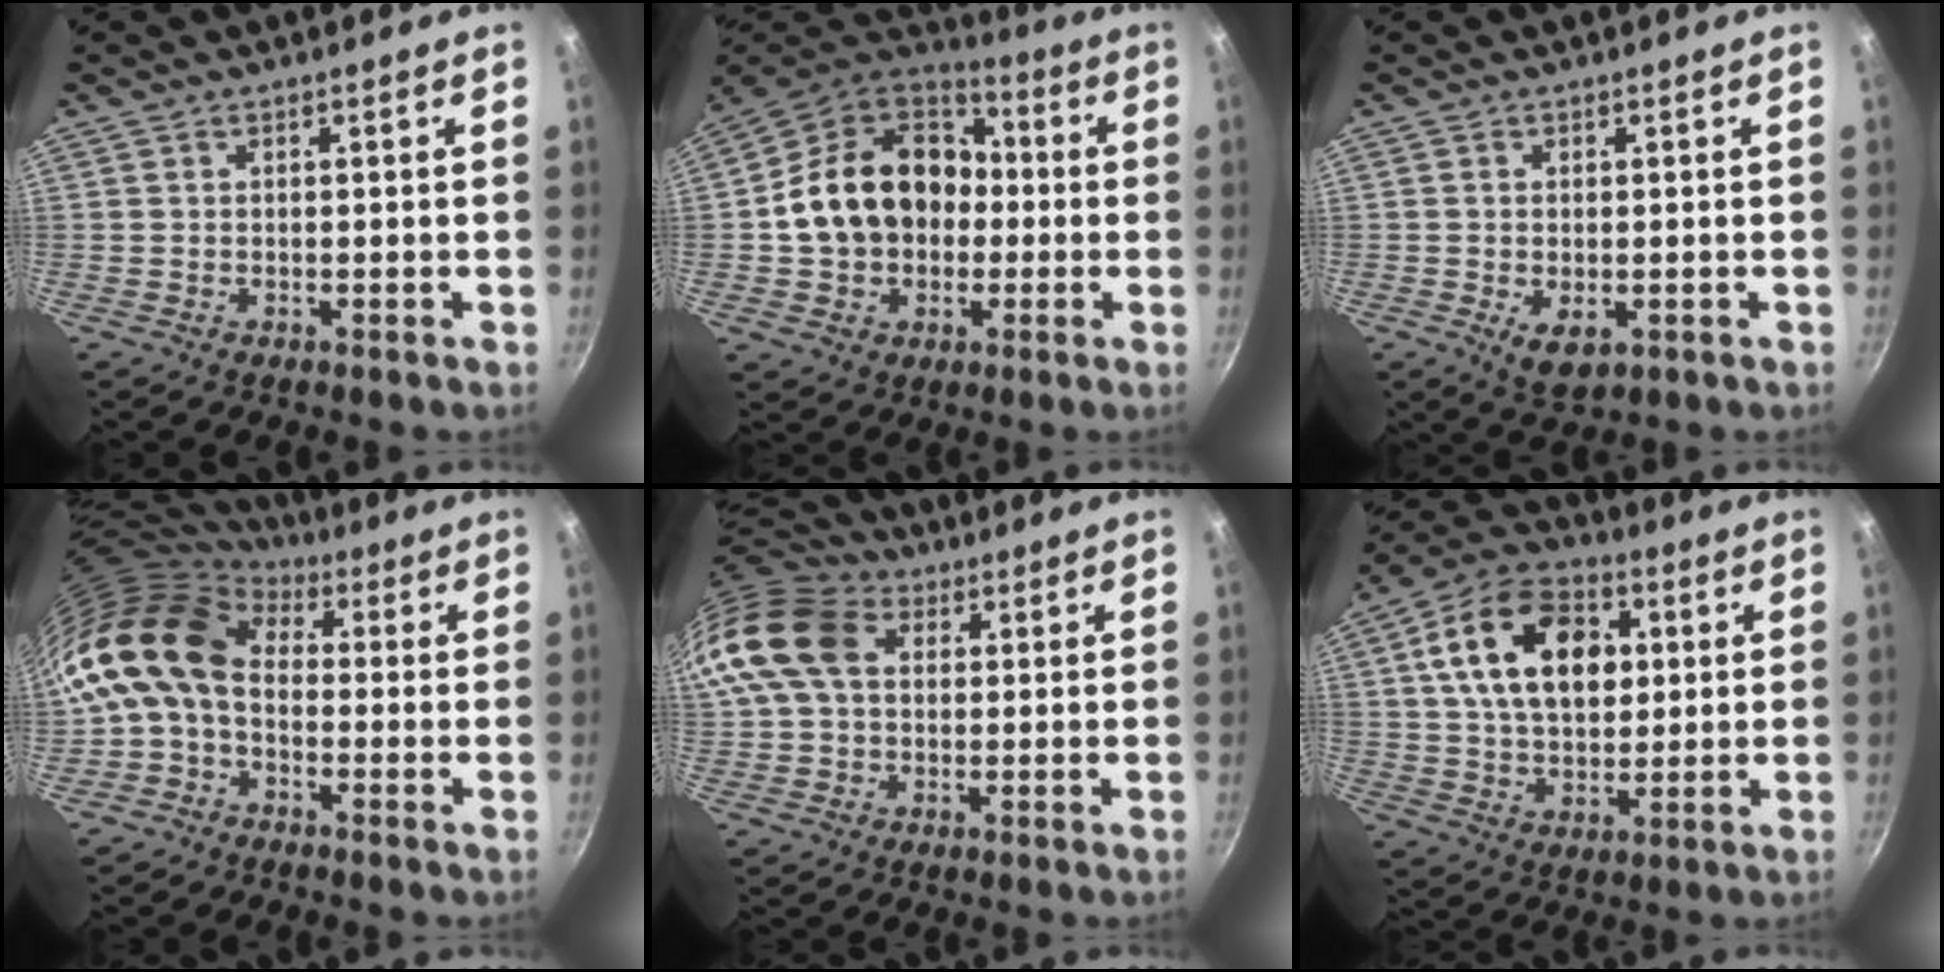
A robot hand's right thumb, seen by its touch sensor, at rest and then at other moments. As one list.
[{"total": 20.1, "force": [-0.2, 15.8, 12.4], "torque": [-0.195, 0.047, -0.009]}, {"total": 4.6, "force": [-1.1, 2.6, 3.6], "torque": [-0.057, -0.015, -0.011]}, {"total": 12.7, "force": [0.5, 9.1, 8.8], "torque": [-0.148, 0.025, -0.014]}, {"total": 14.7, "force": [3.2, 10.8, 9.4], "torque": [-0.172, 0.024, 0.043]}, {"total": 18.4, "force": [4.4, 12.1, 13.1], "torque": [-0.195, 0.008, 0.064]}]